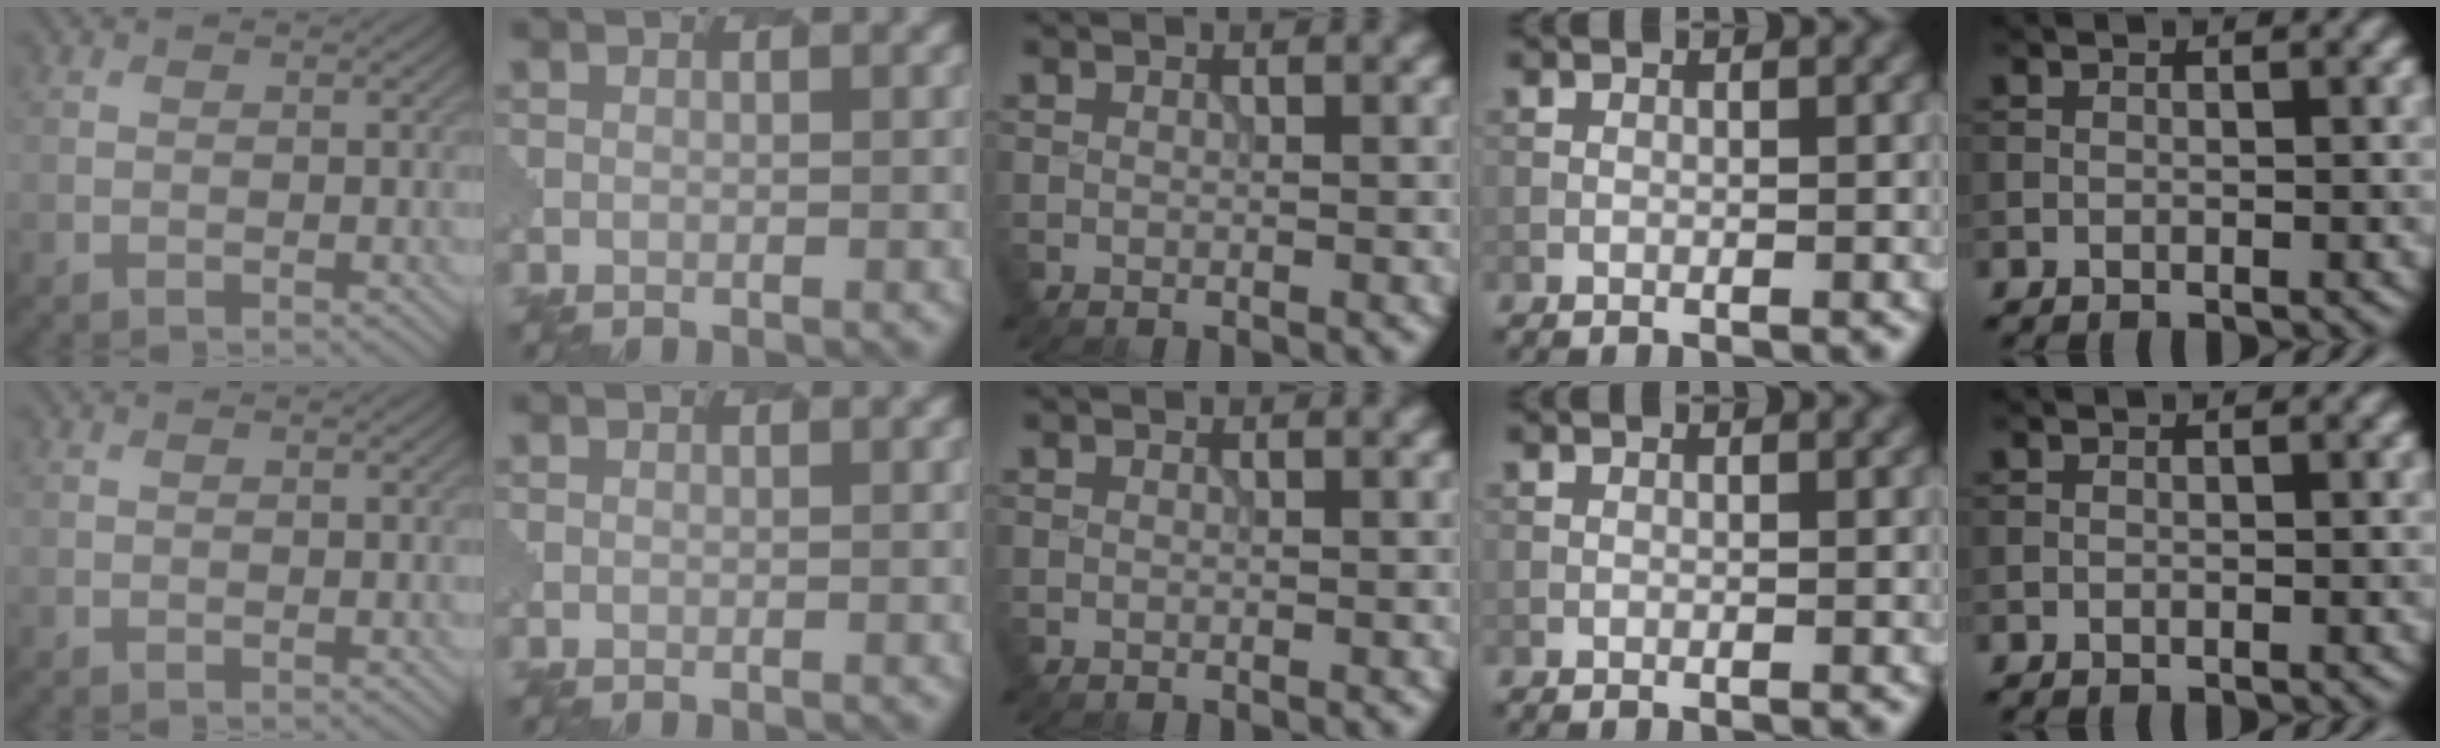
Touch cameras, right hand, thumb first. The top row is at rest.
{}